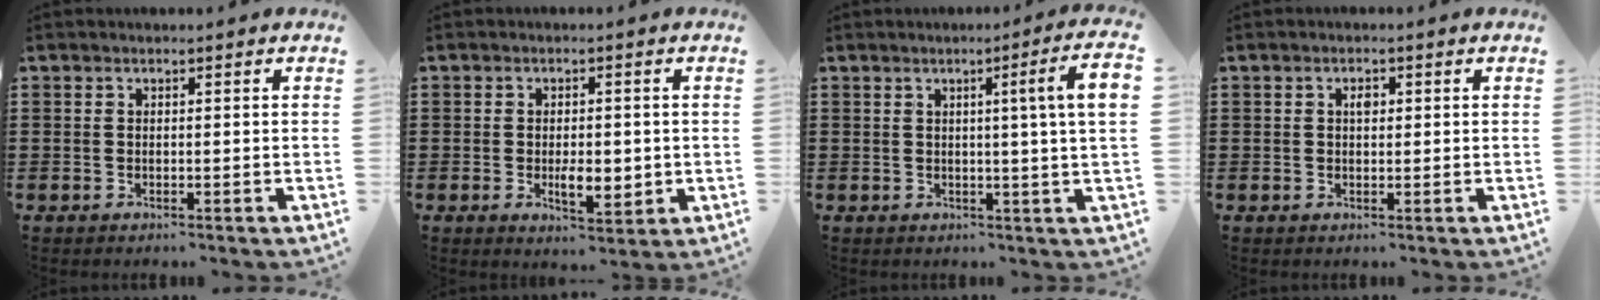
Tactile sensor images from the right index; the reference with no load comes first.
{"total": 4.3, "force": [-0.6, 2.2, 3.7], "torque": [-0.059, 0.003, -0.012]}
{"total": 5.8, "force": [1.3, -0.9, 5.6], "torque": [-0.097, -0.011, 0.014]}
{"total": 1.4, "force": [0.3, 0.8, 1.1], "torque": [-0.023, 0.007, 0.005]}